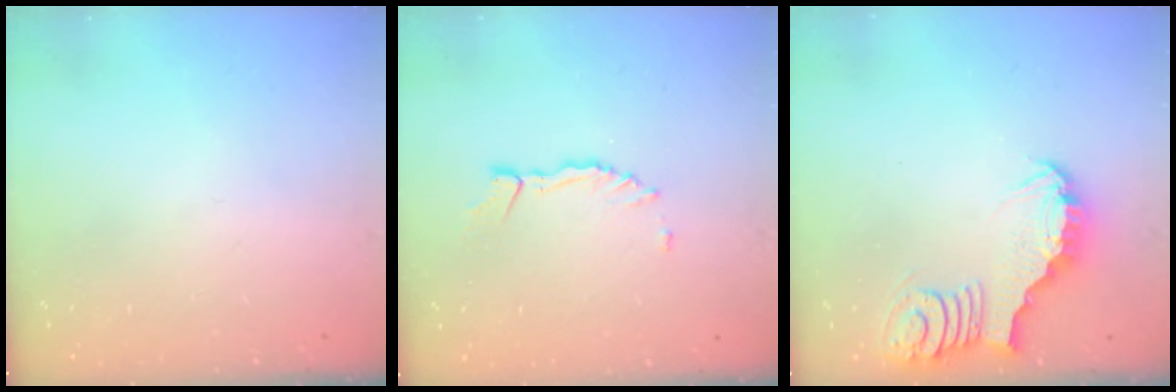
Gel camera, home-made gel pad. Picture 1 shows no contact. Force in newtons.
{"total": 2.9, "press": 2.9, "slide": 0.3}
{"total": 3.4, "press": 3.4, "slide": 0.3}